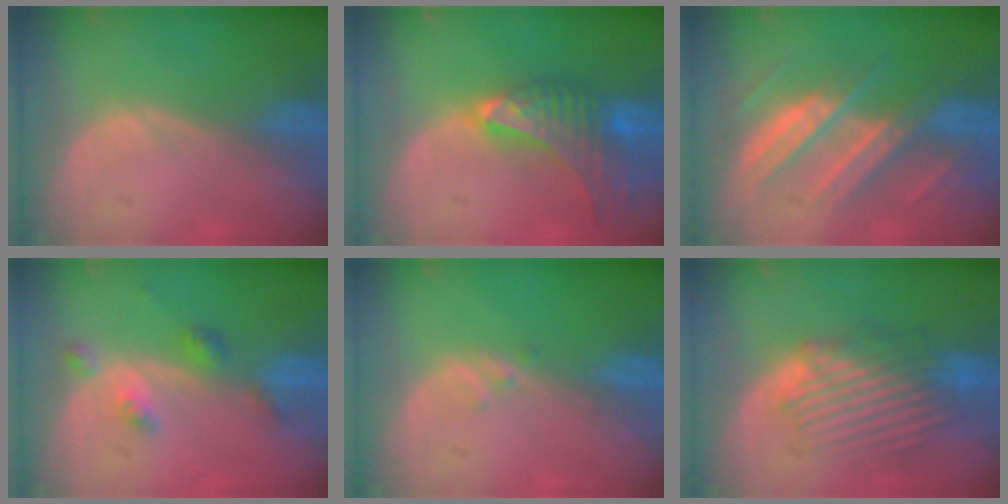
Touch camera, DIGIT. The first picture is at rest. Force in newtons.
{"total": 9.8, "press": 8.7, "slide": 4.4}
{"total": 8.6, "press": 8.6, "slide": 0.5}
{"total": 4.3, "press": 3.9, "slide": 1.8}
{"total": 0.8, "press": 0.8, "slide": 0.1}
{"total": 8.5, "press": 8.1, "slide": 2.6}